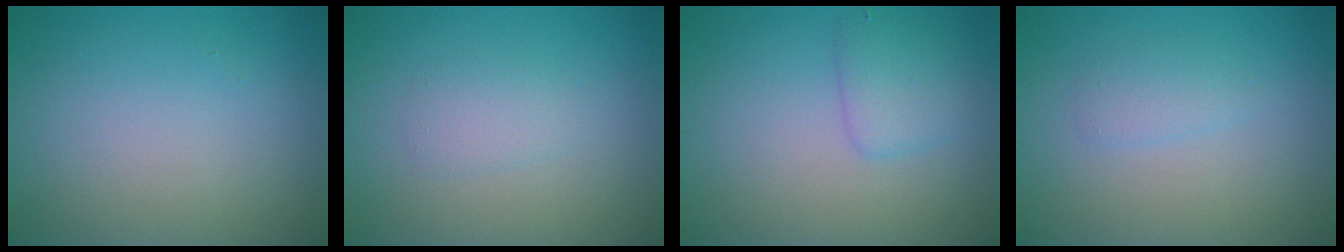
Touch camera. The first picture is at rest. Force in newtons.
{"total": 1.3, "press": 1.3, "slide": 0.0}
{"total": 2.2, "press": 2.2, "slide": 0.1}
{"total": 1.3, "press": 1.3, "slide": 0.0}